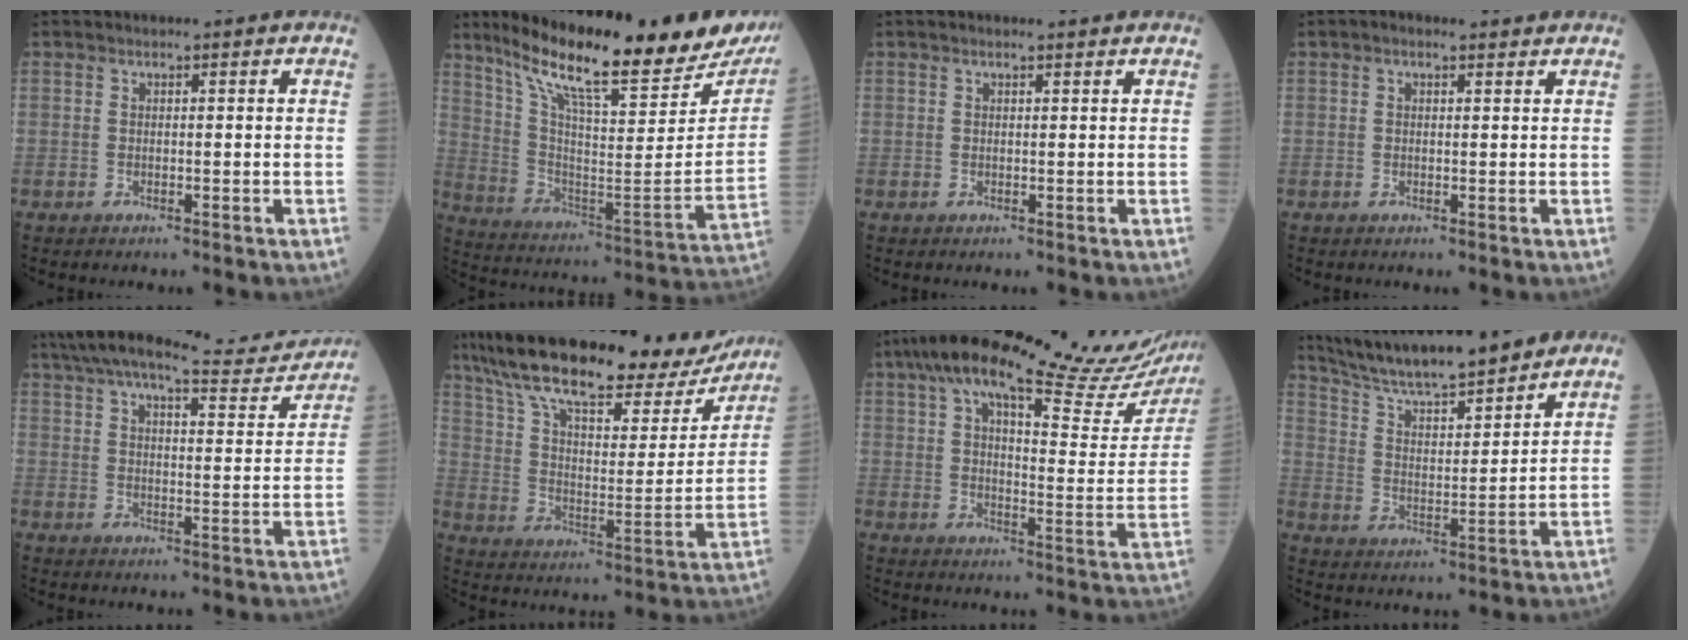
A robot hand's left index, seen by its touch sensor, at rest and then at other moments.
{"total": 28.1, "force": [22.9, 3.2, 15.9], "torque": [-0.270, -0.065, 0.331]}
{"total": 1.1, "force": [0.9, 0.0, 0.5], "torque": [-0.010, 0.009, 0.016]}
{"total": 2.1, "force": [1.5, 0.8, 1.3], "torque": [-0.027, 0.021, 0.021]}
{"total": 17.2, "force": [15.8, 1.6, 6.5], "torque": [-0.104, -0.006, 0.215]}
{"total": 27.2, "force": [21.9, 7.7, 14.3], "torque": [-0.246, 0.018, 0.317]}
{"total": 27.9, "force": [23.2, 3.8, 15.0], "torque": [-0.237, -0.018, 0.294]}
{"total": 18.0, "force": [15.8, 1.8, 8.4], "torque": [-0.146, 0.011, 0.260]}